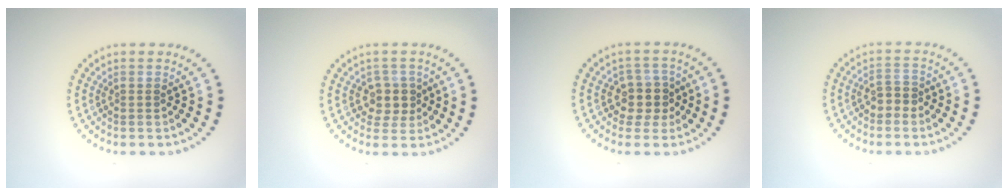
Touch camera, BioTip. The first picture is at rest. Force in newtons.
{"total": 2.5, "press": 2.2, "slide": 1.2}
{"total": 2.9, "press": 2.6, "slide": 1.3}
{"total": 1.9, "press": 1.7, "slide": 0.7}